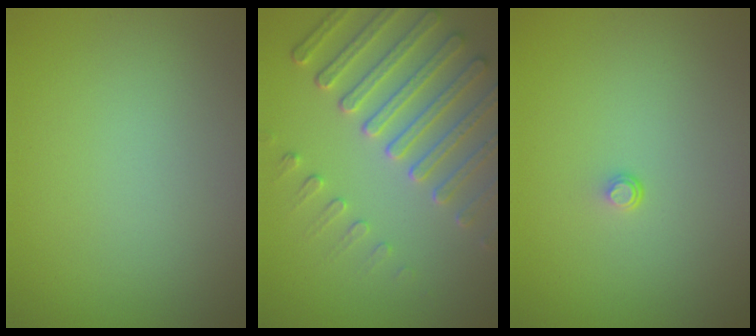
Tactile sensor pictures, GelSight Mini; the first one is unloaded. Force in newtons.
{"total": 5.5, "press": 4.8, "slide": 2.7}
{"total": 0.5, "press": 0.3, "slide": 0.5}